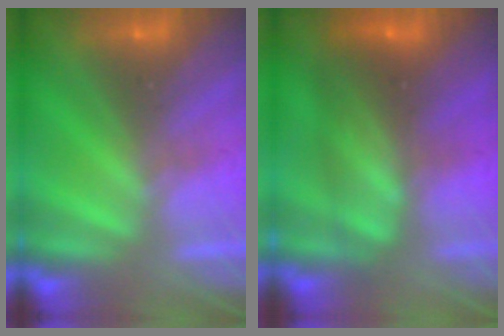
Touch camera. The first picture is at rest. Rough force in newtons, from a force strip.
{"total": 7.3}